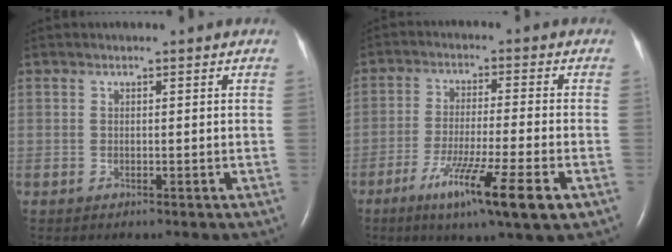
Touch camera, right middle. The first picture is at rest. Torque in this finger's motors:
{"motor_torque": [1.41, -0.72, 0.27, 0.13]}